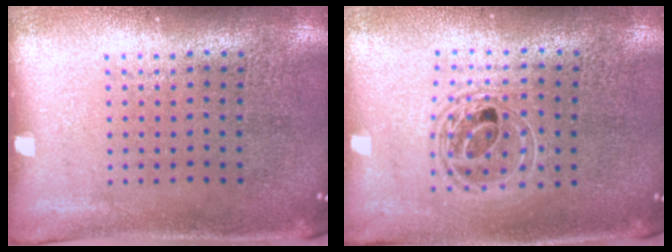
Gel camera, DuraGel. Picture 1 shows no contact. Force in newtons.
{"total": 1.6, "press": 1.4, "slide": 0.9}